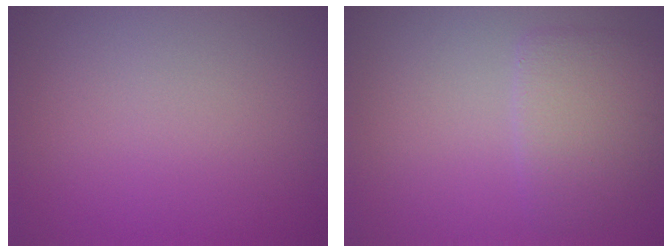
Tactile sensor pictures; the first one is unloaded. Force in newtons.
{"total": 3.9, "press": 3.8, "slide": 0.2}